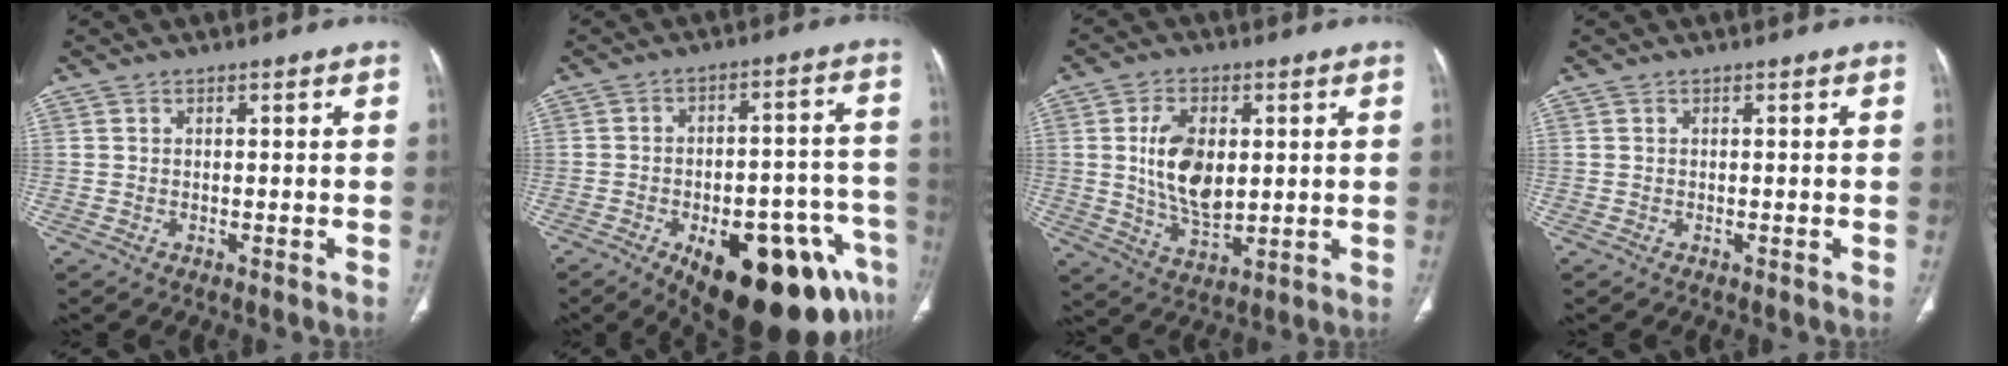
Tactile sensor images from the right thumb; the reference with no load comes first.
{"total": 25.1, "force": [-12.6, 10.8, 18.9], "torque": [-0.182, 0.061, -0.162]}
{"total": 11.5, "force": [1.6, 6.6, 9.3], "torque": [-0.159, -0.015, 0.039]}
{"total": 0.0}